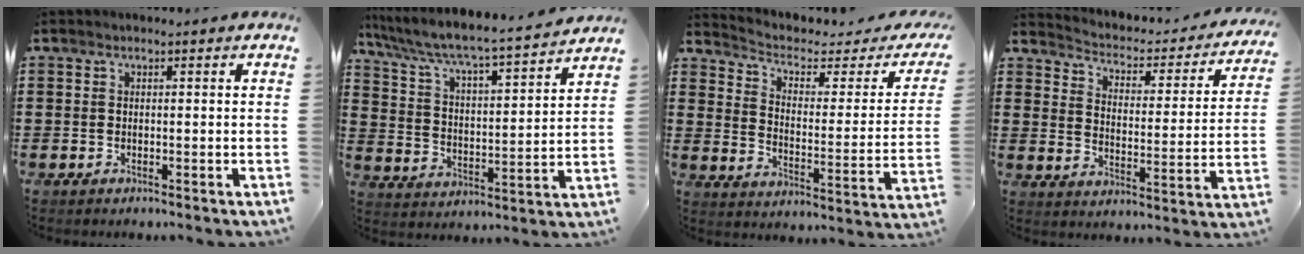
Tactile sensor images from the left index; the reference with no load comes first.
{"total": 5.0, "force": [4.4, 0.1, 2.4], "torque": [-0.068, -0.039, 0.063]}
{"total": 3.0, "force": [1.8, 1.5, 1.9], "torque": [-0.053, -0.013, 0.022]}
{"total": 2.0, "force": [1.8, 0.8, 0.5], "torque": [-0.027, -0.023, 0.019]}